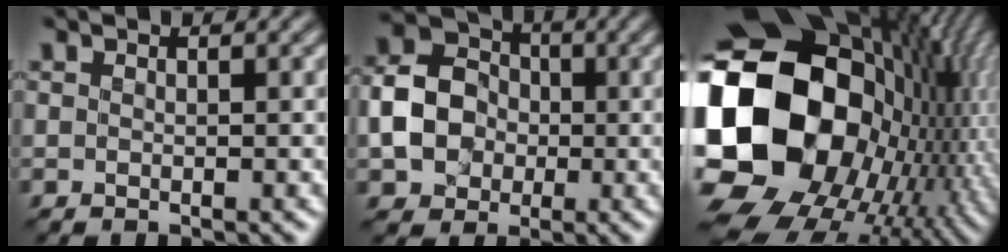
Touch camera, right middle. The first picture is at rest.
{"total": 5.9, "force": [-0.8, 5.0, 3.0], "torque": [-0.059, 0.010, -0.025]}
{"total": 22.6, "force": [-2.0, 17.0, 14.6], "torque": [-0.332, -0.006, -0.030]}